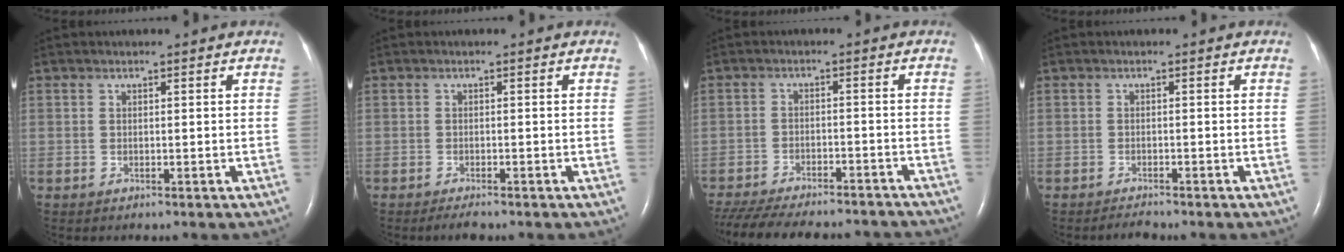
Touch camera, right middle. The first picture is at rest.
{"total": 1.6, "force": [-1.3, 0.2, 0.8], "torque": [-0.022, -0.004, -0.020]}
{"total": 21.5, "force": [-19.0, 5.0, 8.7], "torque": [-0.198, -0.029, -0.258]}
{"total": 1.2, "force": [-1.2, 0.0, 0.2], "torque": [-0.010, -0.006, -0.015]}